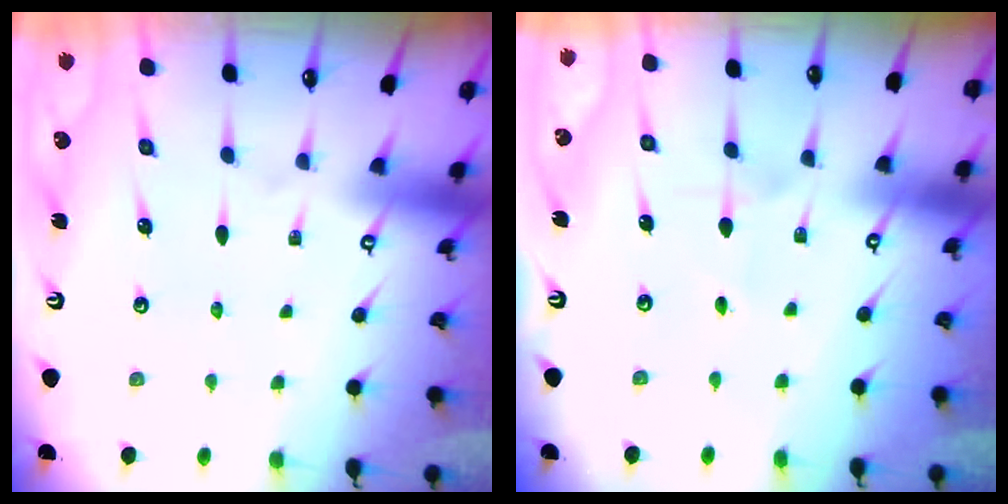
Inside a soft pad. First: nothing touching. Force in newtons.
{"total": 4.5, "press": 4.5, "slide": 0.4}